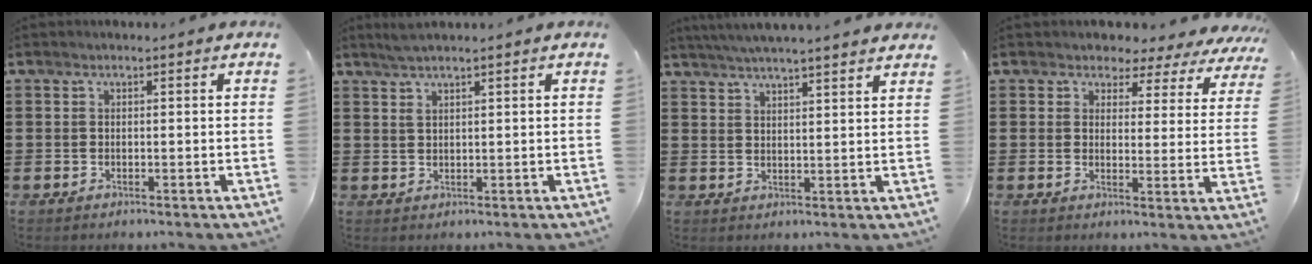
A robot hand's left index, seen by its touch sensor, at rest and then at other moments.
{"total": 2.0, "force": [1.5, 0.1, 1.3], "torque": [-0.029, 0.002, 0.028]}
{"total": 4.0, "force": [3.8, -0.7, 1.2], "torque": [-0.036, -0.014, 0.067]}
{"total": 3.1, "force": [2.7, 1.5, 0.4], "torque": [-0.022, -0.016, 0.041]}